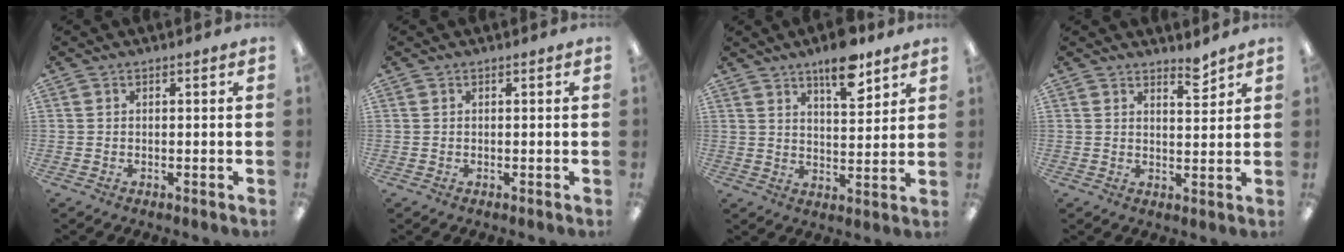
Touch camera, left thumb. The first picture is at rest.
{"total": 0.0}
{"total": 9.9, "force": [7.2, 3.1, 6.1], "torque": [-0.087, -0.040, 0.120]}
{"total": 4.3, "force": [3.7, 0.9, 2.0], "torque": [-0.015, -0.029, 0.059]}